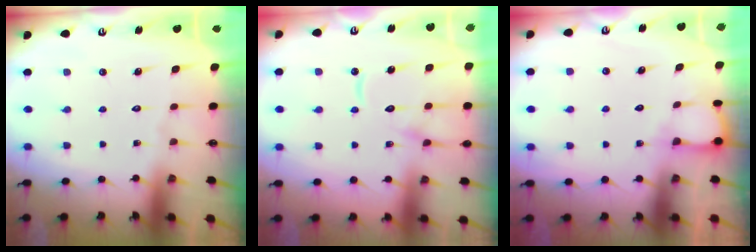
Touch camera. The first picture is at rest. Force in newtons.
{"total": 12.0, "press": 11.9, "slide": 1.2}
{"total": 4.2, "press": 4.1, "slide": 0.4}